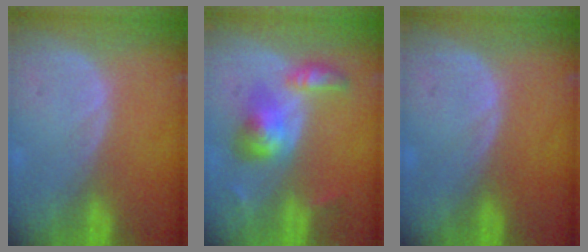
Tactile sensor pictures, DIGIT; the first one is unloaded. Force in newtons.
{"total": 5.9, "press": 5.9, "slide": 0.1}
{"total": 0.0}